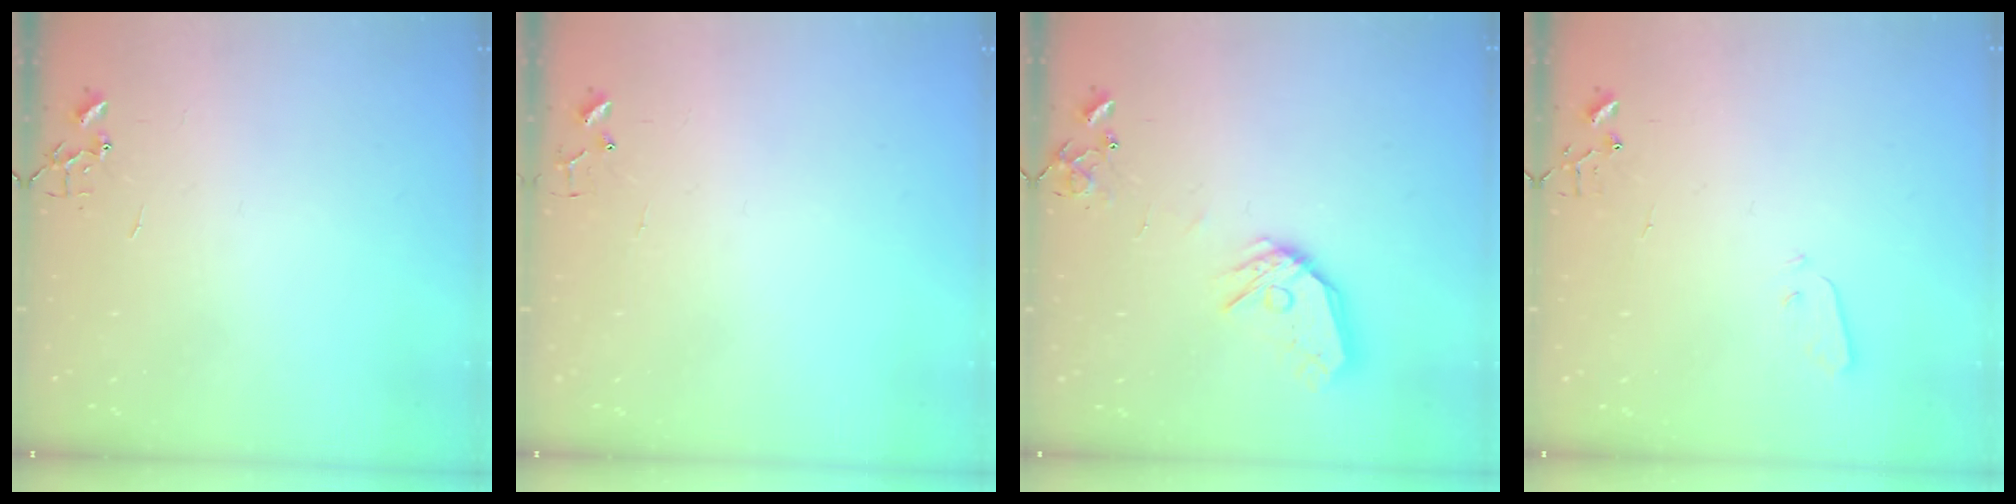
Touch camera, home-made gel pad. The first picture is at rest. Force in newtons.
{"total": 4.9, "press": 4.8, "slide": 0.4}
{"total": 12.5, "press": 12.4, "slide": 0.9}
{"total": 3.2, "press": 3.2, "slide": 0.1}